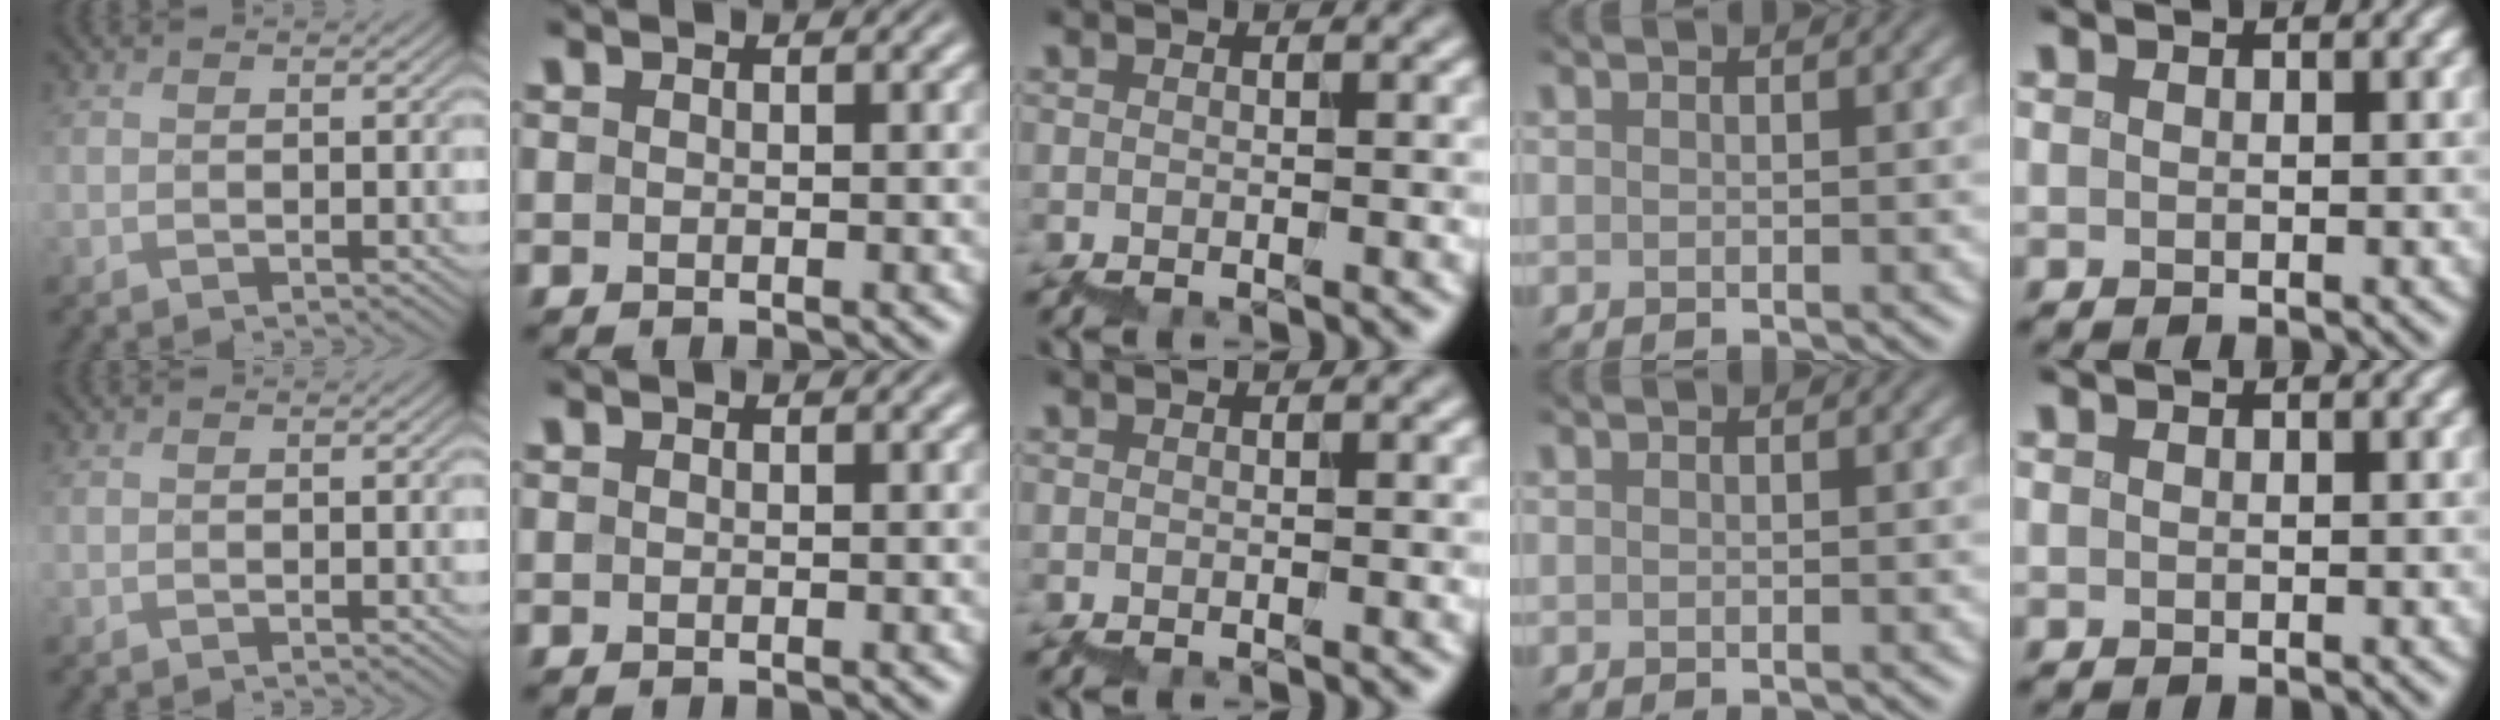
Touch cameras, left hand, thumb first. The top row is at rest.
{}